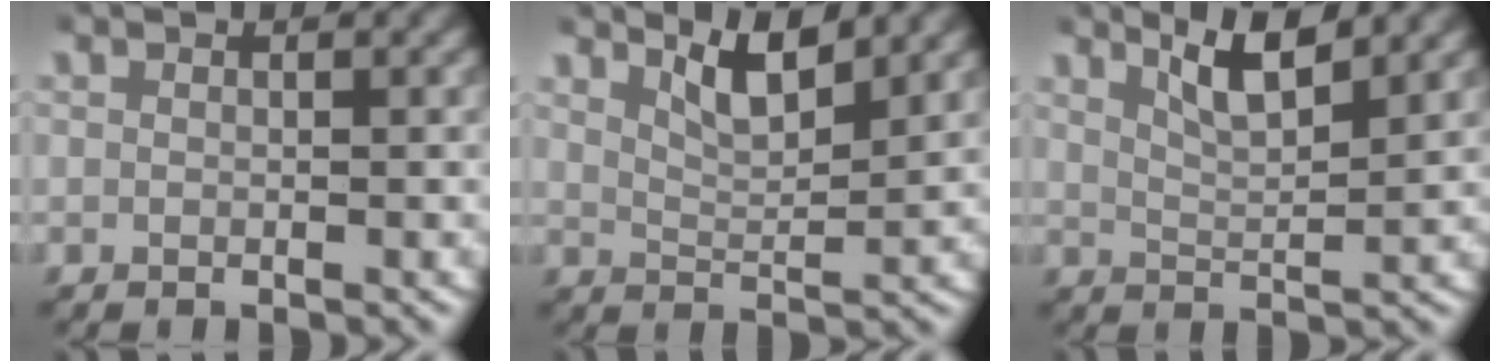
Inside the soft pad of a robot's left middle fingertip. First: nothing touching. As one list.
[{"total": 3.7, "force": [3.1, 0.5, 1.8], "torque": [-0.037, -0.003, 0.053]}, {"total": 4.2, "force": [3.3, 0.5, 2.4], "torque": [-0.045, 0.004, 0.055]}]